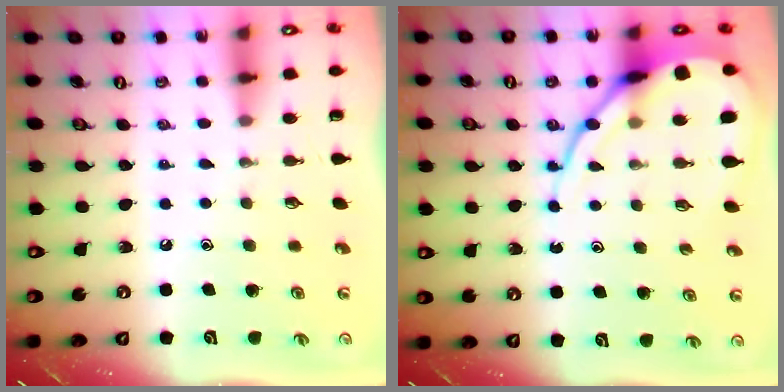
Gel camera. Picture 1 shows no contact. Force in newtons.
{"total": 12.6, "press": 12.5, "slide": 1.1}